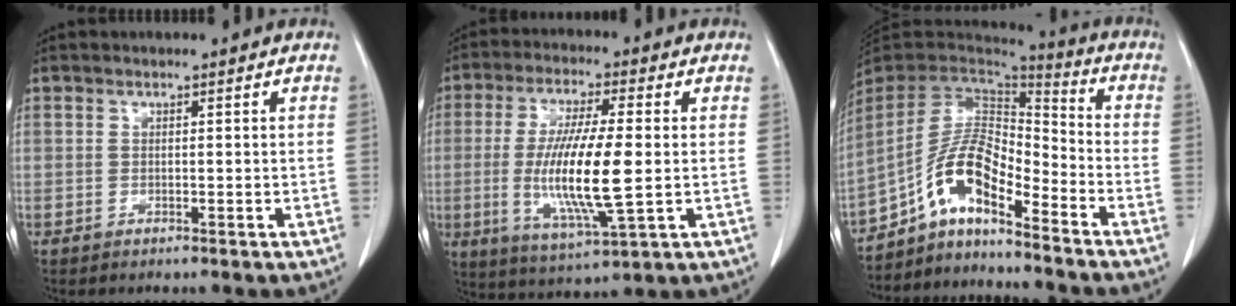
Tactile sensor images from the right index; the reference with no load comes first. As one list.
[{"total": 13.9, "force": [-1.0, 1.7, 13.7], "torque": [-0.273, -0.019, -0.016]}, {"total": 11.4, "force": [-7.8, 2.8, 7.9], "torque": [-0.156, 0.026, -0.142]}]